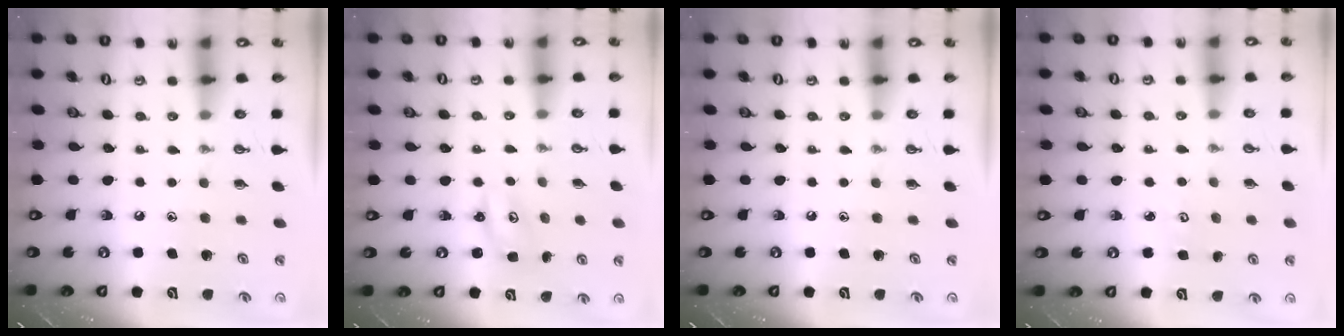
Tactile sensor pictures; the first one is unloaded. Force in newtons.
{"total": 2.6, "press": 2.6, "slide": 0.3}
{"total": 0.0}
{"total": 2.8, "press": 2.8, "slide": 0.3}